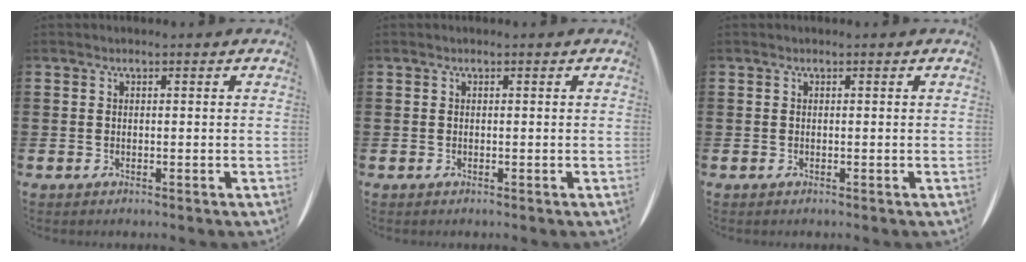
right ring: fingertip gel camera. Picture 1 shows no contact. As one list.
[{"total": 0.0}, {"total": 0.0}]